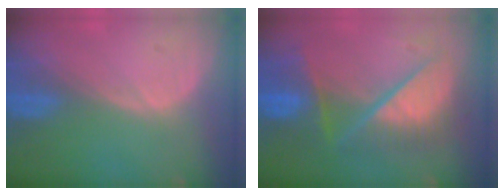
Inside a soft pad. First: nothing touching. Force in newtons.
{"total": 10.6, "press": 10.5, "slide": 1.4}